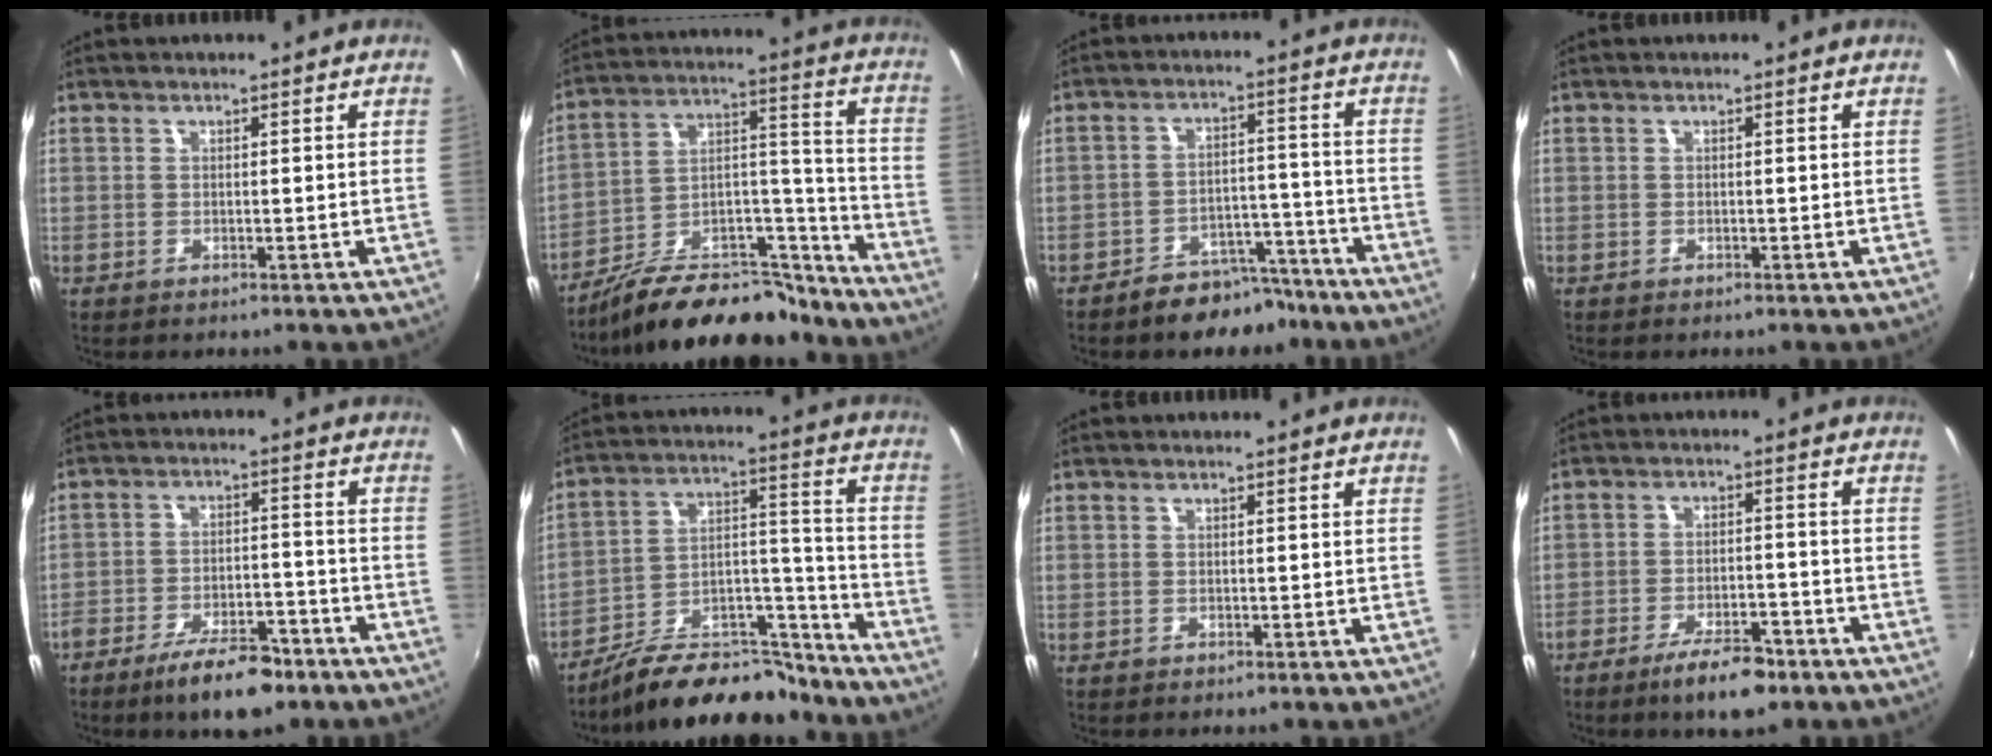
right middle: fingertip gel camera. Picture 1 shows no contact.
{"total": 22.7, "force": [-18.6, 8.0, 10.2], "torque": [-0.169, 0.038, -0.274]}
{"total": 9.4, "force": [-7.6, 4.5, 3.1], "torque": [-0.055, 0.026, -0.096]}
{"total": 0.0}
{"total": 11.1, "force": [-8.2, 3.6, 6.5], "torque": [-0.133, -0.007, -0.128]}
{"total": 20.4, "force": [-17.0, 6.9, 9.0], "torque": [-0.149, 0.030, -0.253]}
{"total": 0.0}
{"total": 8.3, "force": [-6.0, 2.5, 5.2], "torque": [-0.111, -0.006, -0.098]}